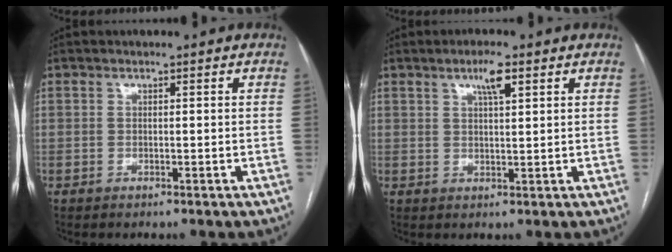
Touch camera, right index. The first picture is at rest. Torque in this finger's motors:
{"motor_torque": [0.52, 0.42, 0.08, 0.05]}